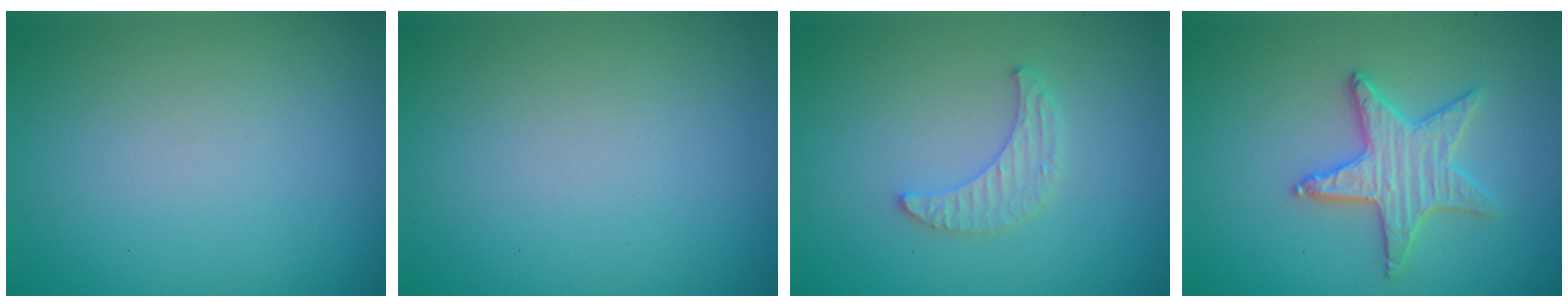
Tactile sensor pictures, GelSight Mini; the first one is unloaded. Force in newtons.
{"total": 0.0}
{"total": 2.0, "press": 1.9, "slide": 0.5}
{"total": 3.3, "press": 3.3, "slide": 0.3}